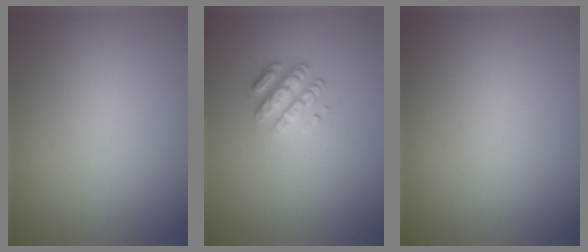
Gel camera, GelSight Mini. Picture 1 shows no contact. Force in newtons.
{"total": 2.8, "press": 2.5, "slide": 1.0}
{"total": 0.0}